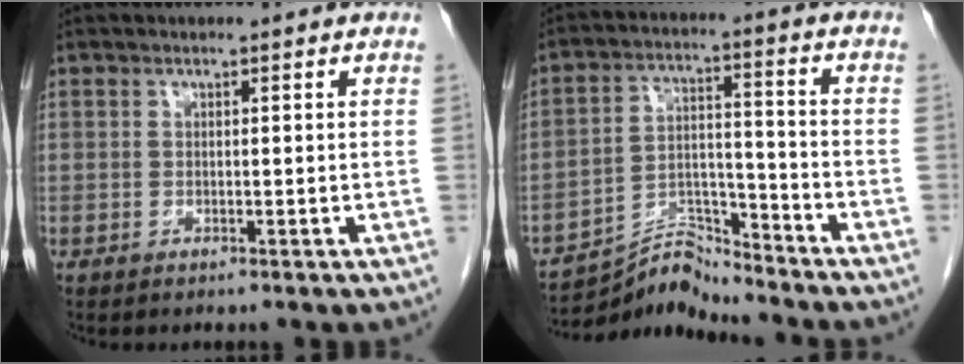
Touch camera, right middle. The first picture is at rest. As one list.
[{"total": 7.8, "force": [-7.8, -0.6, -0.6], "torque": [0.007, 0.024, -0.139]}]